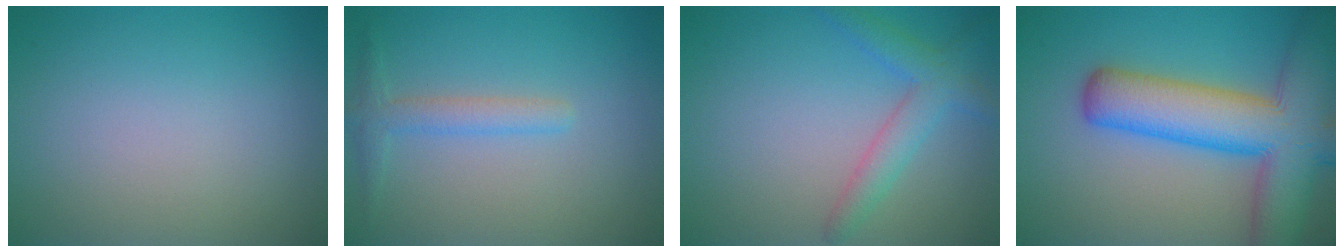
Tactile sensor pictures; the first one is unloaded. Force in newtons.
{"total": 2.0, "press": 2.0, "slide": 0.1}
{"total": 2.2, "press": 2.2, "slide": 0.2}
{"total": 11.1, "press": 11.1, "slide": 0.7}